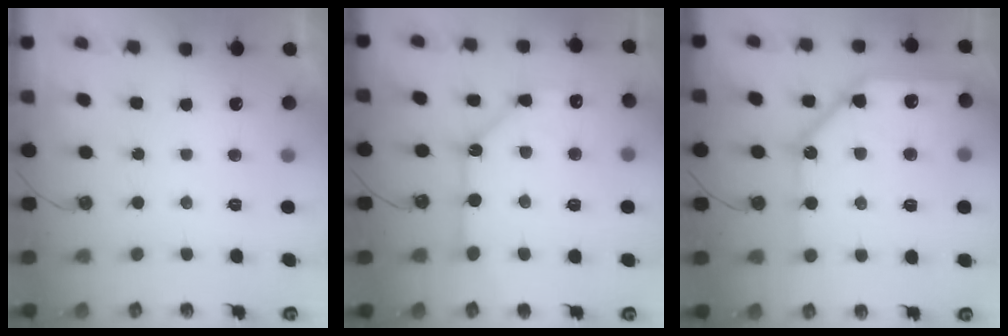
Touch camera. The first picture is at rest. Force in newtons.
{"total": 11.7, "press": 11.6, "slide": 1.2}
{"total": 19.5, "press": 19.4, "slide": 2.2}